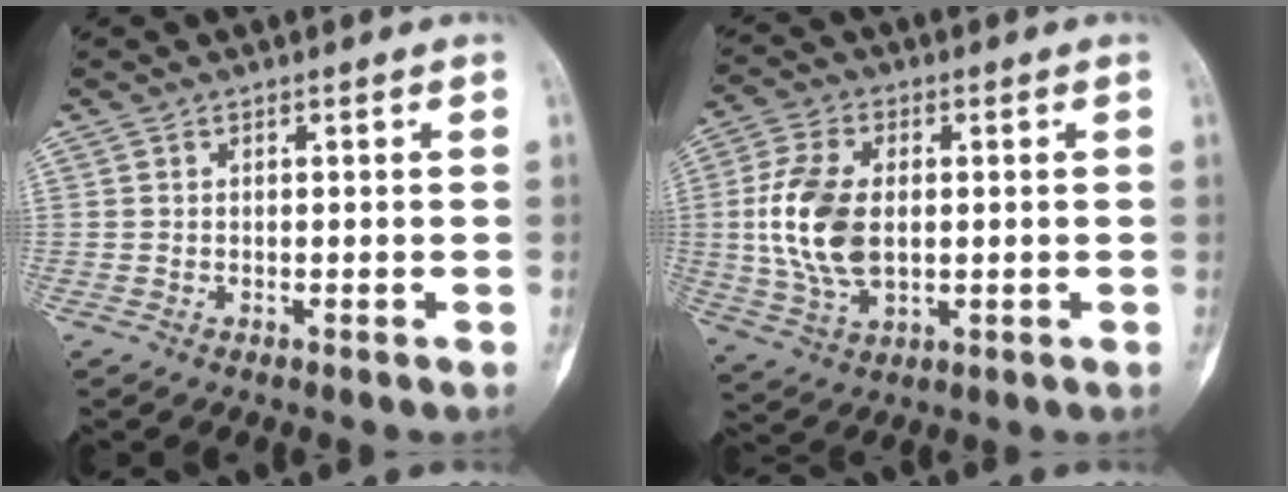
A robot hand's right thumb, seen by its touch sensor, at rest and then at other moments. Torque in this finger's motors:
{"motor_torque": [0.99, 0.96, 0.67, -0.51, 0.37]}